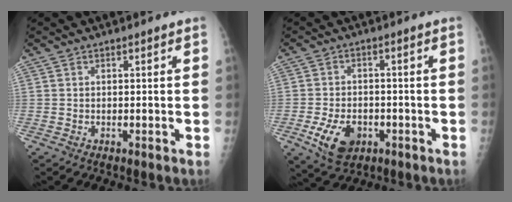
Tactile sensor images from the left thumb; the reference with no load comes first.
{"total": 8.1, "force": [-3.2, 5.2, 5.3], "torque": [-0.087, 0.009, -0.048]}